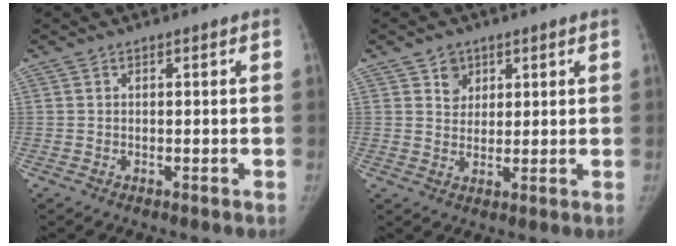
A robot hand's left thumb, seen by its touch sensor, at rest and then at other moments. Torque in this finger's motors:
{"motor_torque": [-0.16, -0.30, 0.59, -0.59, 0.05]}